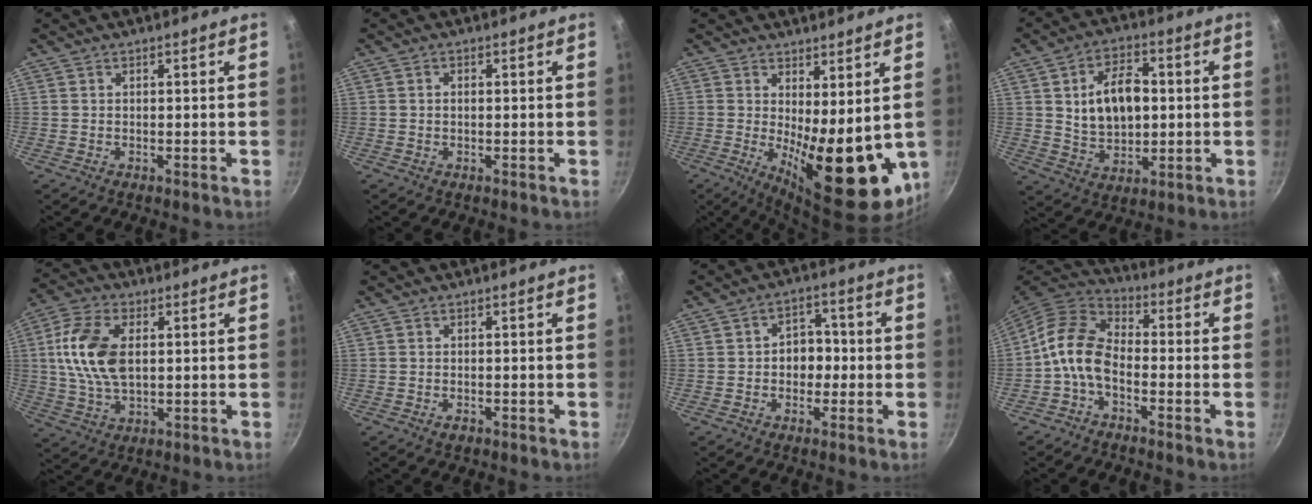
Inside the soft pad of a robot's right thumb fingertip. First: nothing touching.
{"total": 1.1, "force": [0.0, 0.8, 0.7], "torque": [-0.012, 0.004, -0.001]}
{"total": 16.0, "force": [0.3, 6.0, 14.8], "torque": [-0.179, -0.030, 0.022]}
{"total": 10.7, "force": [0.9, 5.5, 9.1], "torque": [-0.154, 0.005, 0.020]}
{"total": 12.8, "force": [1.9, 7.5, 10.3], "torque": [-0.193, 0.006, 0.031]}
{"total": 1.3, "force": [-0.7, 0.8, 0.8], "torque": [-0.014, 0.001, -0.011]}
{"total": 6.3, "force": [-0.6, 5.0, 3.8], "torque": [-0.009, 0.015, -0.013]}
{"total": 9.6, "force": [-2.8, 6.0, 6.9], "torque": [-0.122, 0.042, -0.072]}